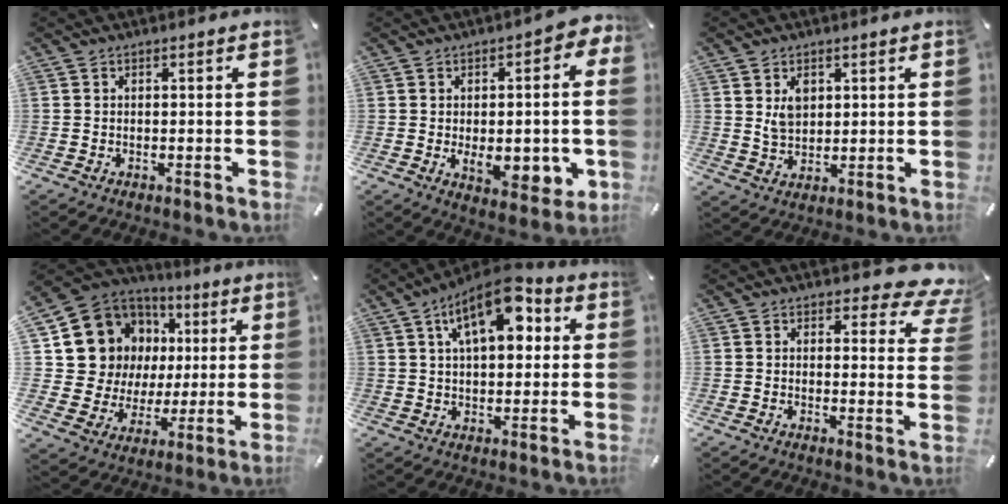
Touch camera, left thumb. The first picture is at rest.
{"total": 12.1, "force": [-2.8, 7.5, 9.0], "torque": [-0.112, 0.005, -0.044]}
{"total": 5.0, "force": [1.9, 4.0, 2.3], "torque": [-0.037, 0.001, 0.034]}
{"total": 14.1, "force": [4.3, 13.0, 3.2], "torque": [-0.049, -0.043, 0.105]}
{"total": 14.3, "force": [5.9, 7.5, 10.6], "torque": [-0.153, -0.014, 0.097]}
{"total": 7.0, "force": [4.9, 3.2, 3.9], "torque": [-0.034, -0.037, 0.080]}